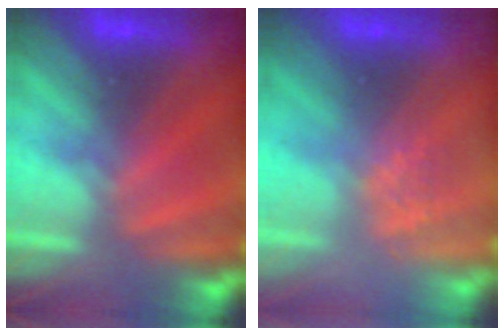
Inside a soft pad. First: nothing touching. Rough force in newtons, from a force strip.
{"total": 2.8}